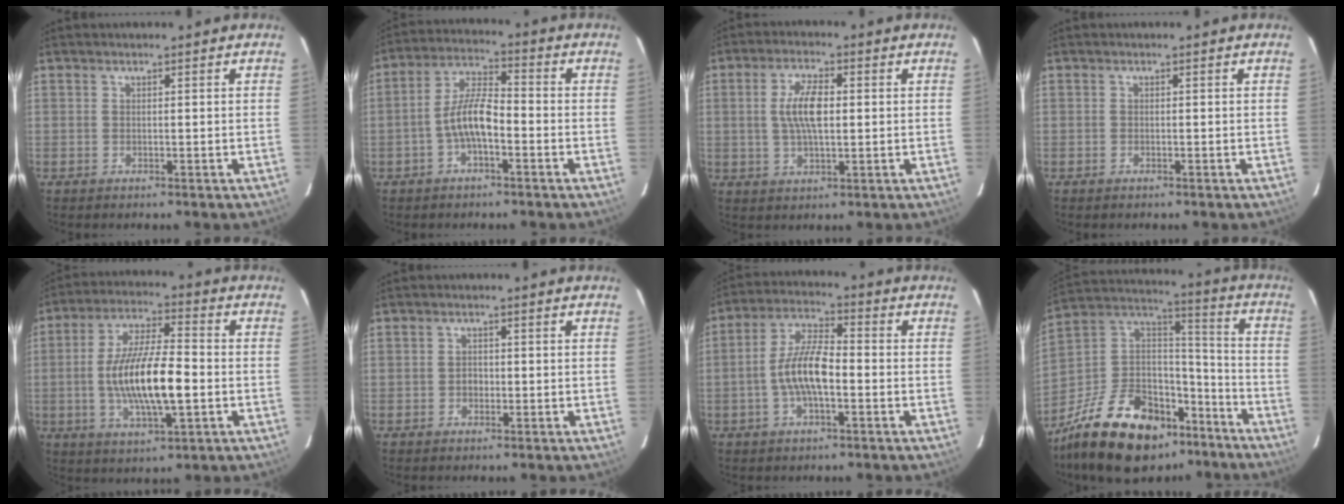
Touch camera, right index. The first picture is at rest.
{"total": 7.7, "force": [-2.7, 2.5, 6.8], "torque": [-0.141, 0.015, -0.050]}
{"total": 7.2, "force": [0.7, 2.7, 6.6], "torque": [-0.127, 0.008, 0.013]}
{"total": 0.5, "force": [-0.4, 0.3, 0.1], "torque": [-0.004, 0.001, -0.009]}
{"total": 14.8, "force": [-2.4, 4.1, 14.0], "torque": [-0.268, -0.003, -0.042]}
{"total": 1.6, "force": [-0.4, 1.4, 0.6], "torque": [-0.011, 0.006, -0.007]}
{"total": 9.5, "force": [-2.2, 3.3, 8.7], "torque": [-0.176, 0.010, -0.043]}
{"total": 28.1, "force": [-18.8, 14.4, 15.1], "torque": [-0.306, 0.032, -0.285]}